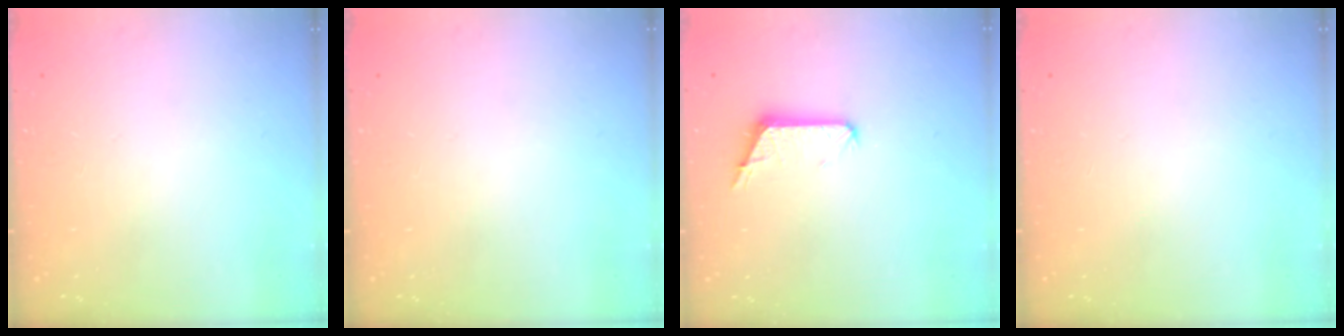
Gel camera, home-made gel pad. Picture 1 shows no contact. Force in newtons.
{"total": 0.0}
{"total": 6.3, "press": 6.3, "slide": 0.6}
{"total": 0.0}